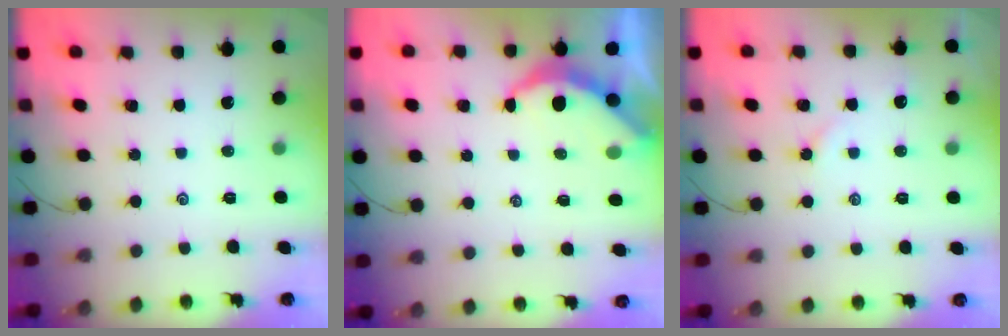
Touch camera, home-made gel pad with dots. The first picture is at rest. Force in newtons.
{"total": 5.8, "press": 5.8, "slide": 0.3}
{"total": 2.2, "press": 2.1, "slide": 0.5}